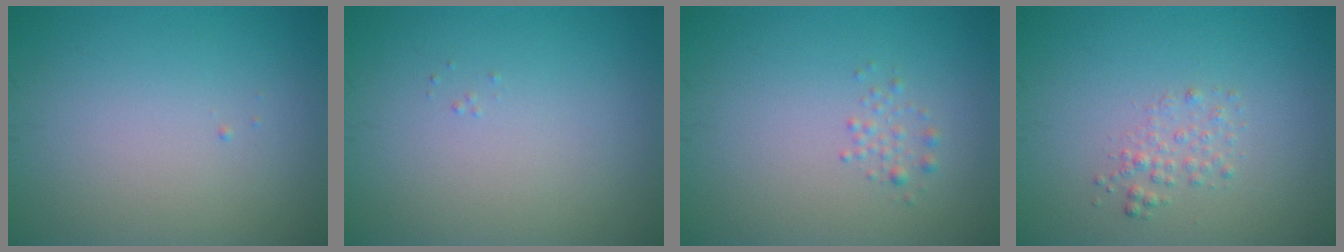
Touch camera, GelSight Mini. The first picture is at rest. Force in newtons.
{"total": 0.0}
{"total": 1.0, "press": 1.0, "slide": 0.0}
{"total": 1.4, "press": 1.4, "slide": 0.1}